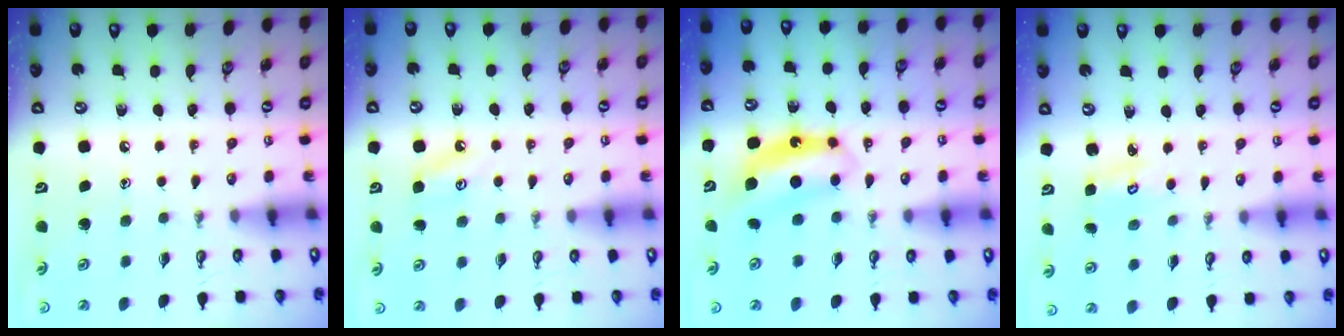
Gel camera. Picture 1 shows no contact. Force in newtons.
{"total": 3.4, "press": 3.4, "slide": 0.6}
{"total": 6.8, "press": 6.8, "slide": 0.2}
{"total": 2.8, "press": 2.8, "slide": 0.1}